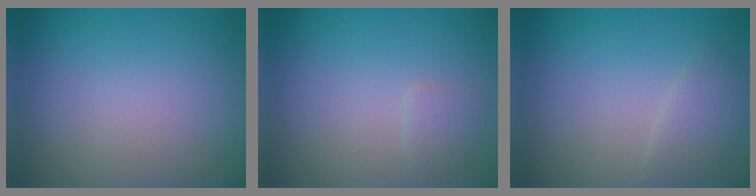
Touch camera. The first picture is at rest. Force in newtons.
{"total": 1.0, "press": 1.0, "slide": 0.0}
{"total": 1.9, "press": 1.9, "slide": 0.1}